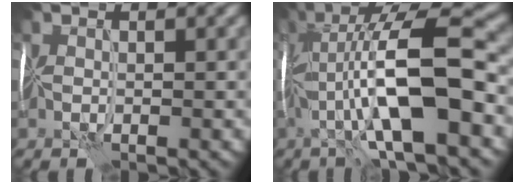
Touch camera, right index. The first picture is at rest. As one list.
[{"total": 10.3, "force": [-1.8, 2.9, 9.7], "torque": [-0.189, 0.036, -0.028]}]